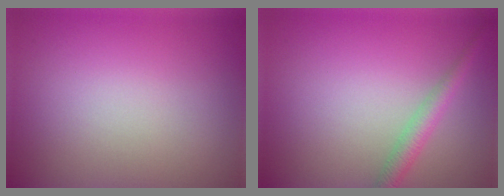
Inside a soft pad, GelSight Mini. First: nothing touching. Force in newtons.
{"total": 2.2, "press": 2.2, "slide": 0.1}